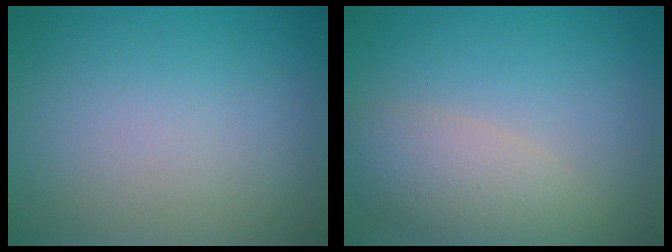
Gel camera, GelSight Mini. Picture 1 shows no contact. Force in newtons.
{"total": 4.6, "press": 4.6, "slide": 0.3}